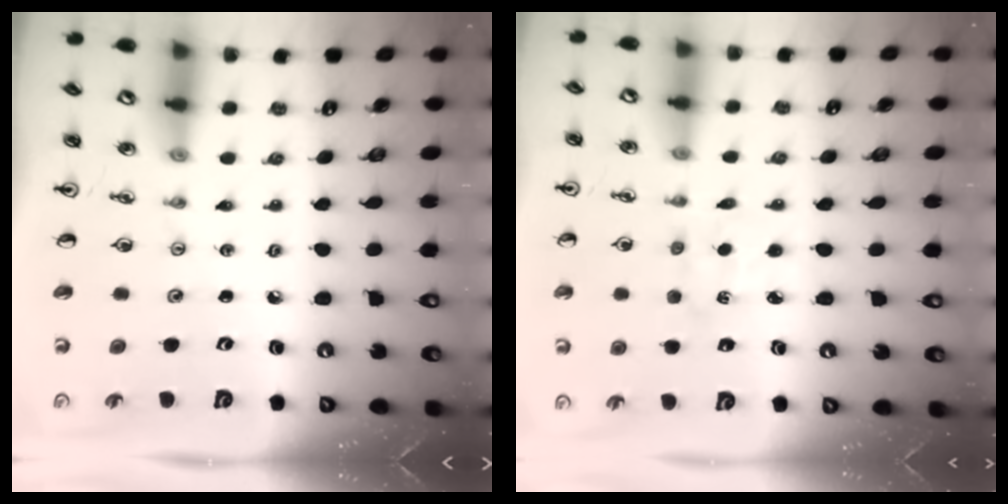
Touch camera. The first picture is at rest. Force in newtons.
{"total": 2.3, "press": 2.3, "slide": 0.3}